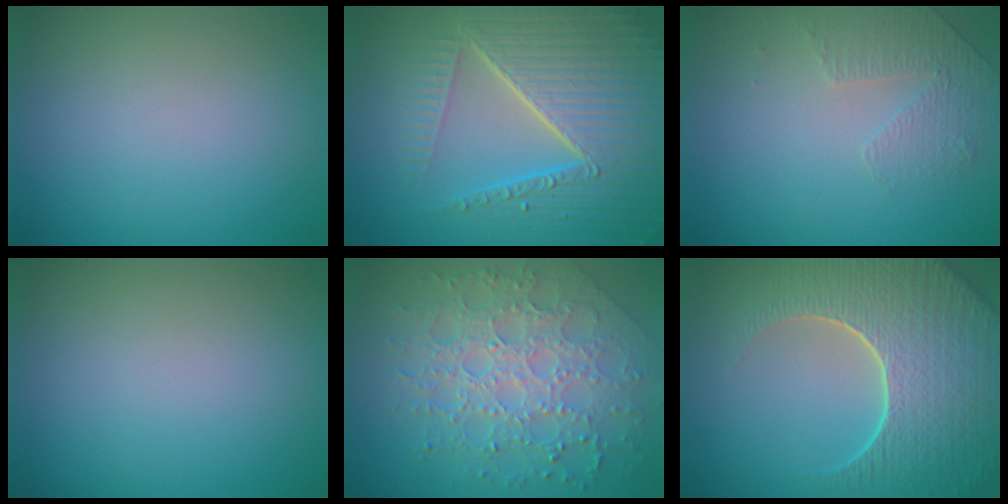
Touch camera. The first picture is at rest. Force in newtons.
{"total": 8.9, "press": 6.1, "slide": 6.5}
{"total": 1.6, "press": 1.2, "slide": 1.1}
{"total": 0.0}
{"total": 7.8, "press": 5.6, "slide": 5.5}
{"total": 9.2, "press": 6.6, "slide": 6.4}